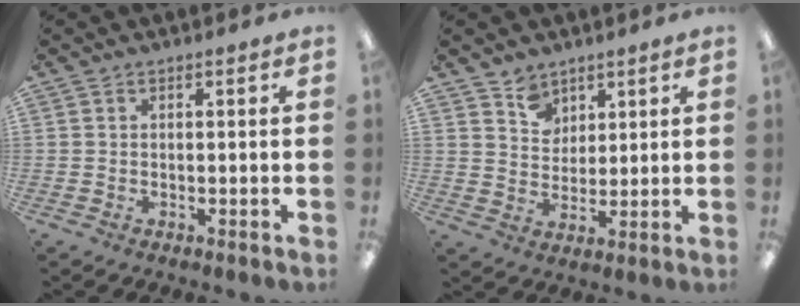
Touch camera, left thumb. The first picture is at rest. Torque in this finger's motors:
{"motor_torque": [-0.03, 0.05, -0.40, 0.16, -0.06]}